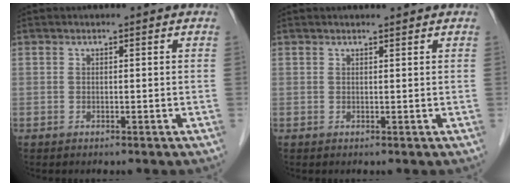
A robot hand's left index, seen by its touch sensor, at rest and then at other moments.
{"total": 1.1, "force": [1.1, 0.0, 0.3], "torque": [-0.006, 0.005, 0.020]}